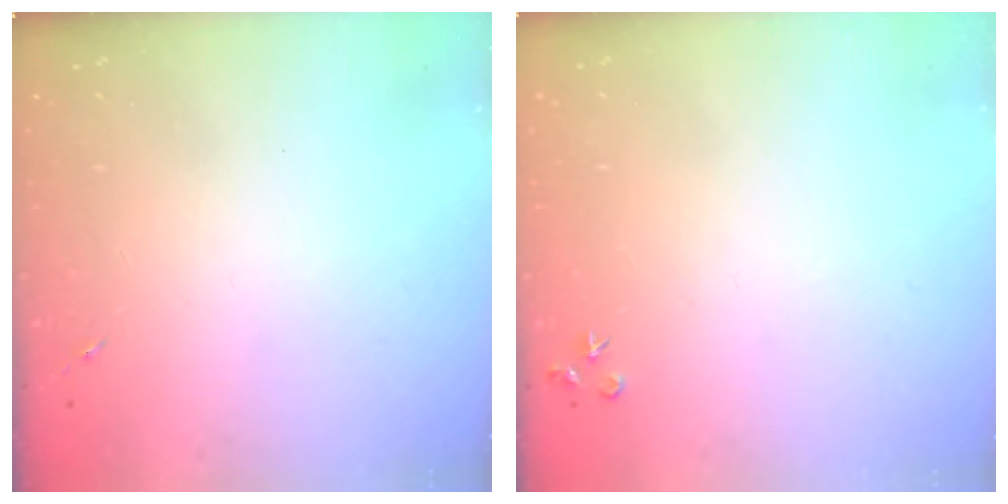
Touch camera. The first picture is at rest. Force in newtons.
{"total": 3.5, "press": 3.5, "slide": 0.4}